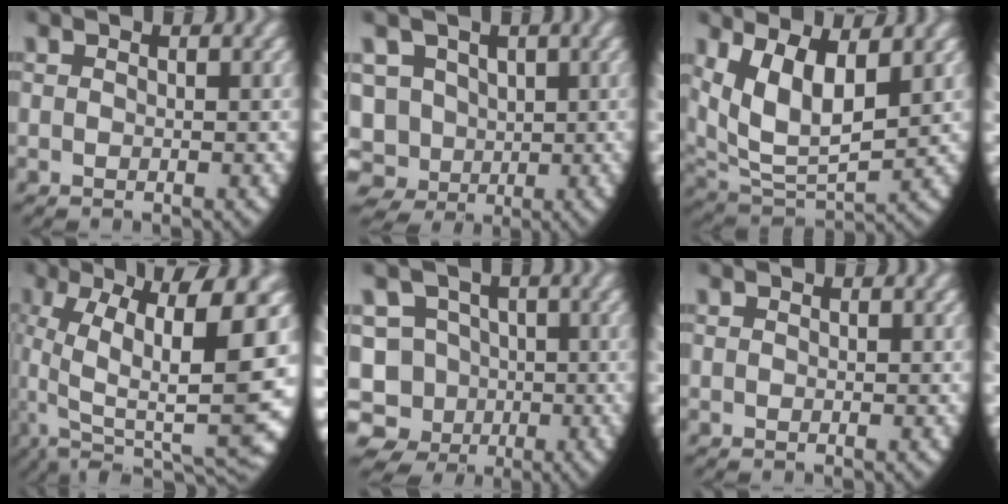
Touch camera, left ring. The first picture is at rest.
{"total": 15.5, "force": [-1.9, 14.8, 4.3], "torque": [-0.154, -0.070, -0.028]}
{"total": 11.2, "force": [2.7, 8.4, 6.9], "torque": [-0.188, -0.040, 0.055]}
{"total": 14.3, "force": [-0.5, 7.1, 12.4], "torque": [-0.202, -0.026, 0.008]}
{"total": 16.7, "force": [-2.1, 15.5, 5.7], "torque": [-0.148, -0.066, -0.038]}
{"total": 0.0}